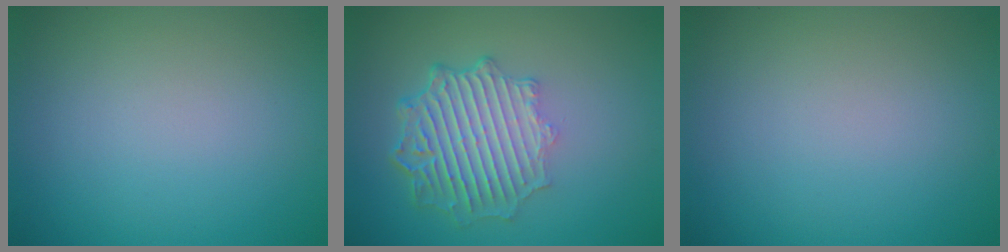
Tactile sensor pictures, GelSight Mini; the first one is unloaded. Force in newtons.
{"total": 6.3, "press": 4.7, "slide": 4.2}
{"total": 0.0}